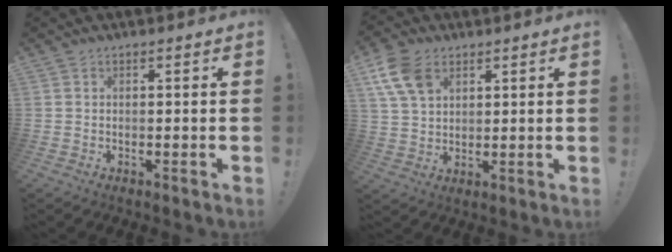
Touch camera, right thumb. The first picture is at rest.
{"total": 11.2, "force": [5.4, 7.5, 6.3], "torque": [-0.124, -0.014, 0.106]}